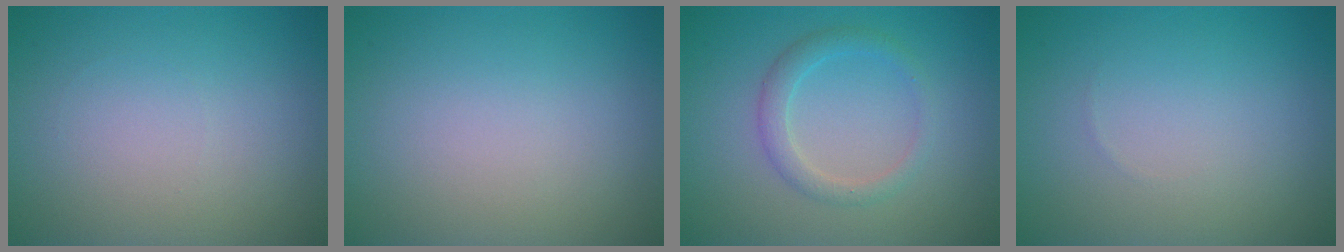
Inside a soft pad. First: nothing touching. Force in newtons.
{"total": 0.0}
{"total": 2.1, "press": 2.1, "slide": 0.1}
{"total": 0.0}